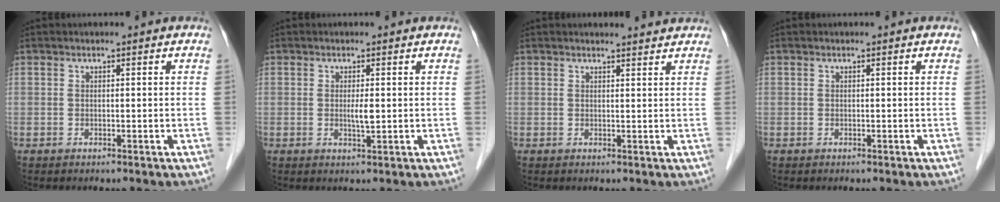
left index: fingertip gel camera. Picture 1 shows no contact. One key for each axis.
{"total": 1.8, "fx": 0.3, "fy": 0.2, "fz": 1.7, "tx": -0.033, "ty": -0.002, "tz": 0.006}
{"total": 3.3, "fx": 3.3, "fy": 0.2, "fz": 0.4, "tx": -0.012, "ty": 0.001, "tz": 0.035}
{"total": 0.0}